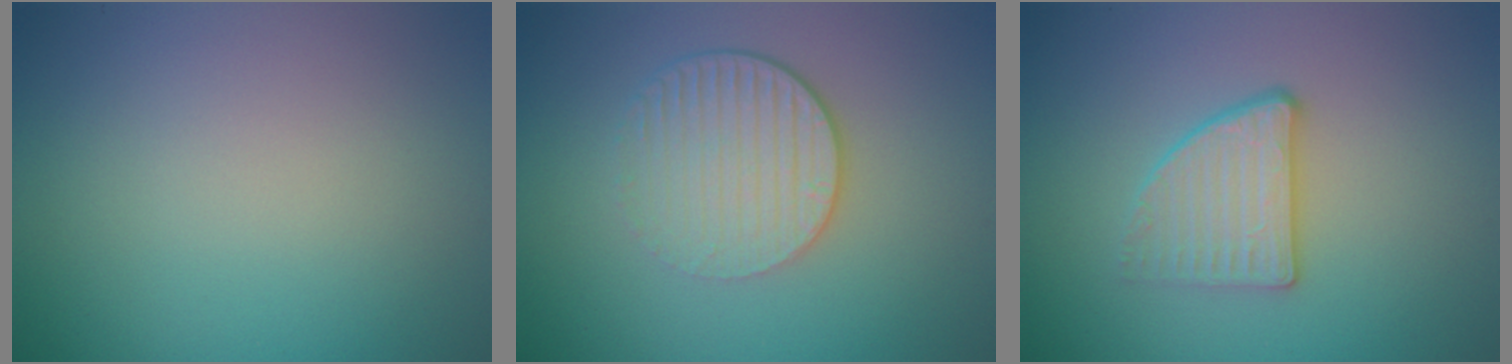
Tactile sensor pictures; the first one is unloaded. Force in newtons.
{"total": 4.2, "press": 2.8, "slide": 3.0}
{"total": 2.8, "press": 2.5, "slide": 1.2}